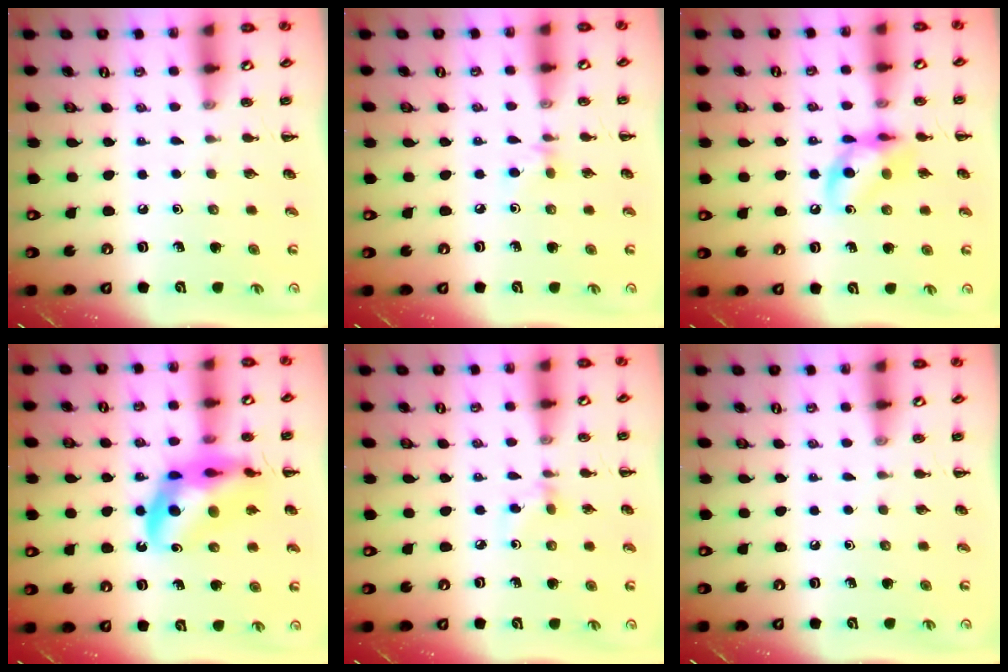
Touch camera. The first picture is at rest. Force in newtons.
{"total": 4.7, "press": 4.5, "slide": 1.5}
{"total": 12.2, "press": 12.0, "slide": 2.0}
{"total": 16.2, "press": 15.7, "slide": 4.2}
{"total": 2.8, "press": 2.6, "slide": 1.0}
{"total": 0.0}